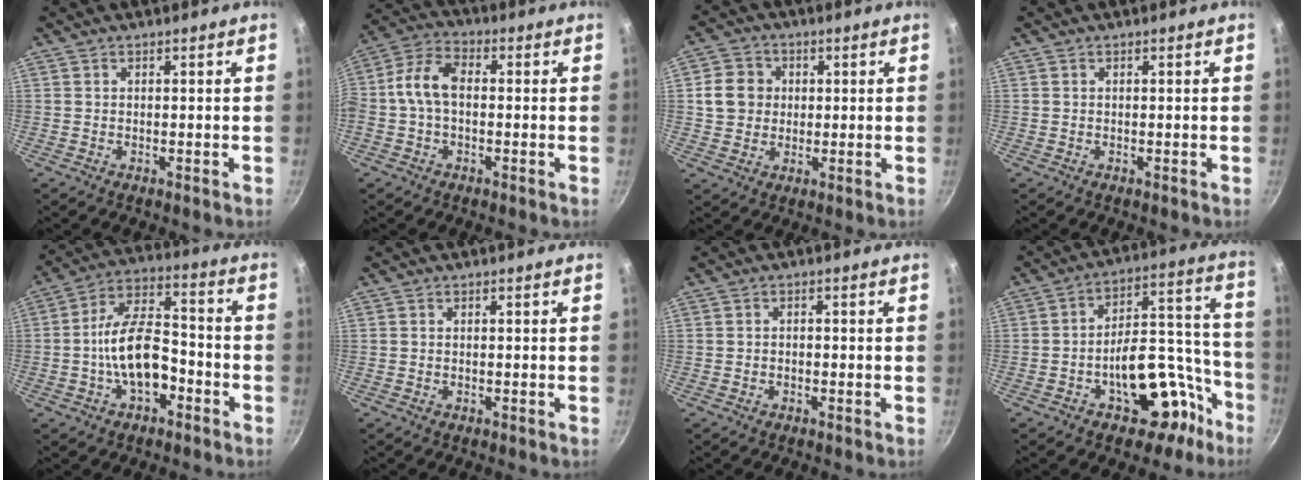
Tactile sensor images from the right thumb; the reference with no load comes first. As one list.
[{"total": 8.7, "force": [-0.4, 5.5, 6.8], "torque": [-0.132, 0.033, -0.021]}, {"total": 7.3, "force": [1.1, 6.6, 2.9], "torque": [-0.024, 0.007, 0.011]}, {"total": 0.0}, {"total": 13.6, "force": [-4.2, 7.5, 10.5], "torque": [-0.157, 0.056, -0.077]}, {"total": 0.0}, {"total": 1.1, "force": [-0.5, 0.7, 0.6], "torque": [-0.014, 0.005, -0.010]}, {"total": 17.3, "force": [-8.7, 10.2, 11.0], "torque": [-0.077, 0.098, -0.116]}]